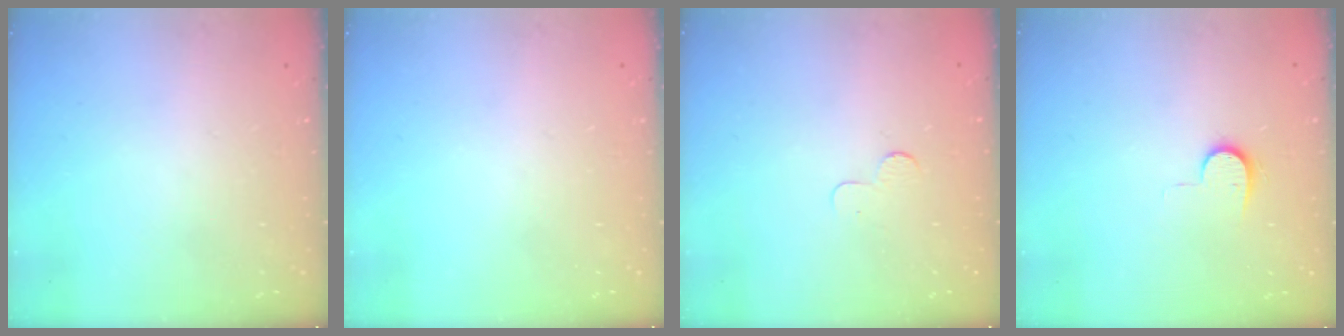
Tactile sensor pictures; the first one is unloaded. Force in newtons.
{"total": 0.0}
{"total": 2.5, "press": 2.5, "slide": 0.2}
{"total": 7.5, "press": 7.4, "slide": 0.8}